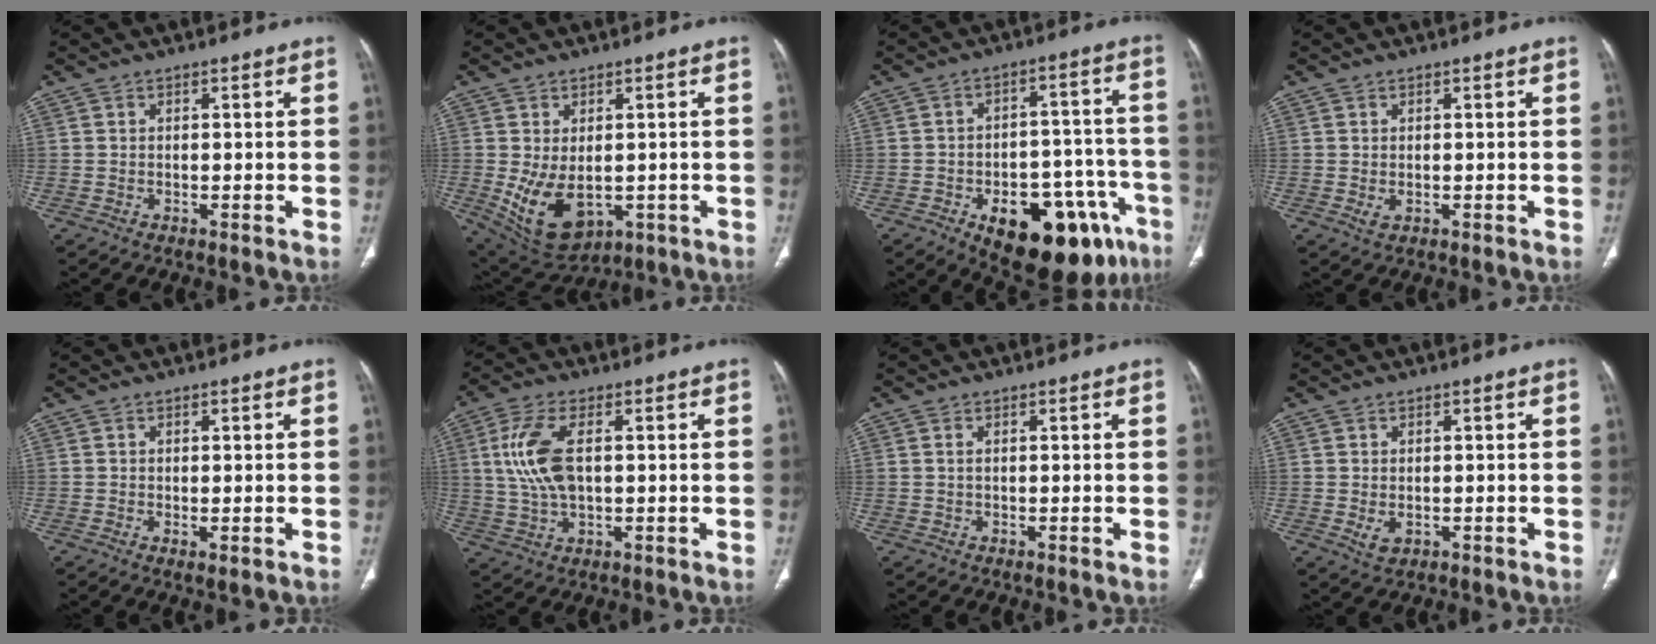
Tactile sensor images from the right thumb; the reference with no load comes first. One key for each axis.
{"total": 11.3, "fx": -2.0, "fy": 7.1, "fz": 8.6, "tx": -0.141, "ty": -0.009, "tz": -0.004}
{"total": 21.6, "fx": -10.9, "fy": 10.8, "fz": 15.3, "tx": -0.145, "ty": 0.064, "tz": -0.135}
{"total": 1.3, "fx": -0.3, "fy": 0.8, "fz": 1.0, "tx": -0.021, "ty": -0.003, "tz": 0.003}
{"total": 1.1, "fx": -0.3, "fy": 0.5, "fz": 1.0, "tx": -0.022, "ty": -0.006, "tz": 0.000}
{"total": 10.2, "fx": 1.5, "fy": 5.1, "fz": 8.7, "tx": -0.194, "ty": 0.004, "tz": 0.032}
{"total": 0.6, "fx": 0.2, "fy": 0.3, "fz": 0.5, "tx": -0.012, "ty": 0.002, "tz": 0.004}
{"total": 2.4, "fx": -0.4, "fy": 1.6, "fz": 1.7, "tx": -0.028, "ty": -0.004, "tz": 0.003}